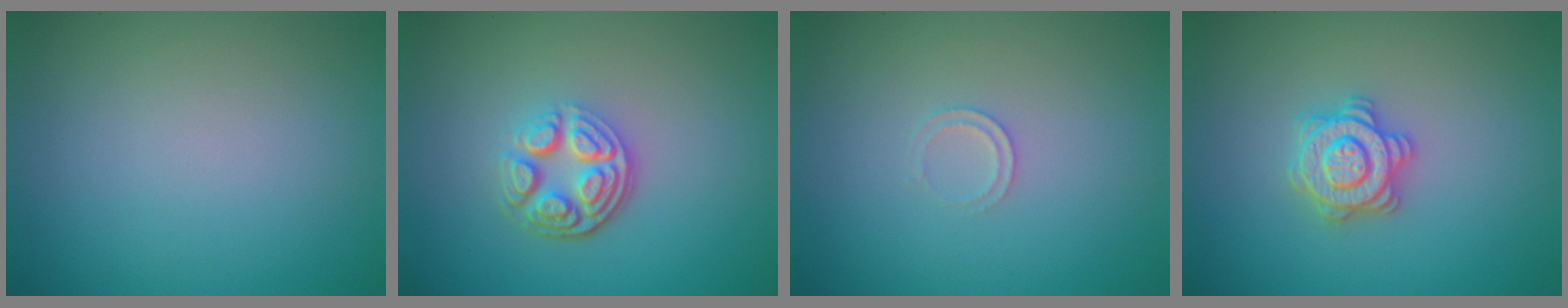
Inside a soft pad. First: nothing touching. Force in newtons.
{"total": 4.5, "press": 3.3, "slide": 3.1}
{"total": 0.9, "press": 0.9, "slide": 0.1}
{"total": 3.3, "press": 3.3, "slide": 0.6}